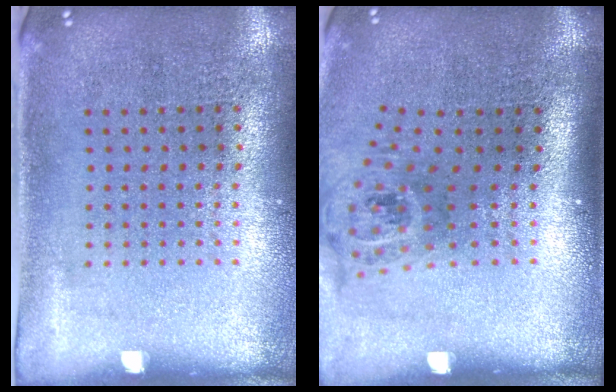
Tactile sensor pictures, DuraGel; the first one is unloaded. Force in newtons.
{"total": 1.9, "press": 1.4, "slide": 1.3}